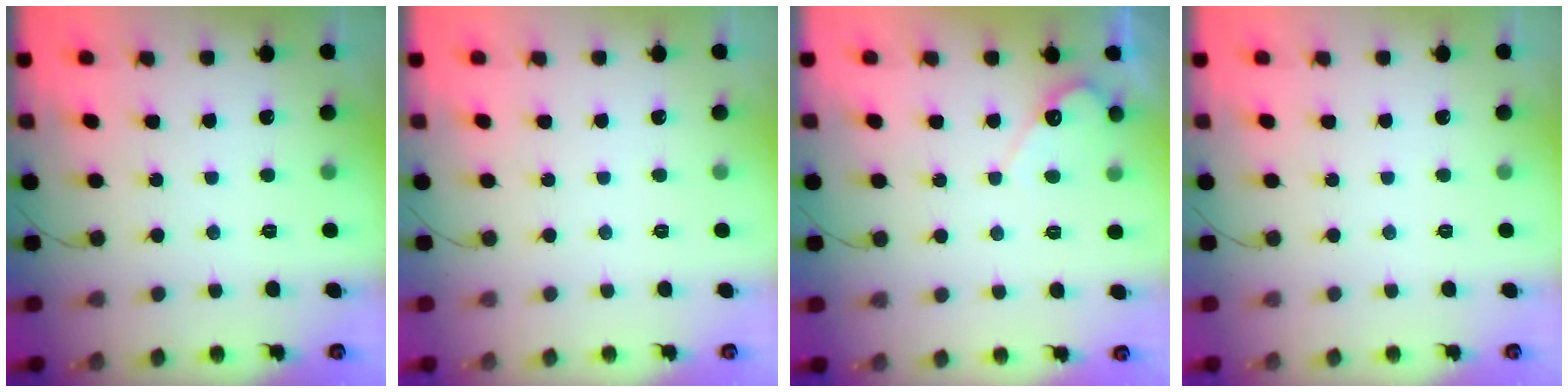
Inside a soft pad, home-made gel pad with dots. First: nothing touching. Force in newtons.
{"total": 0.0}
{"total": 4.7, "press": 4.7, "slide": 0.4}
{"total": 0.0}